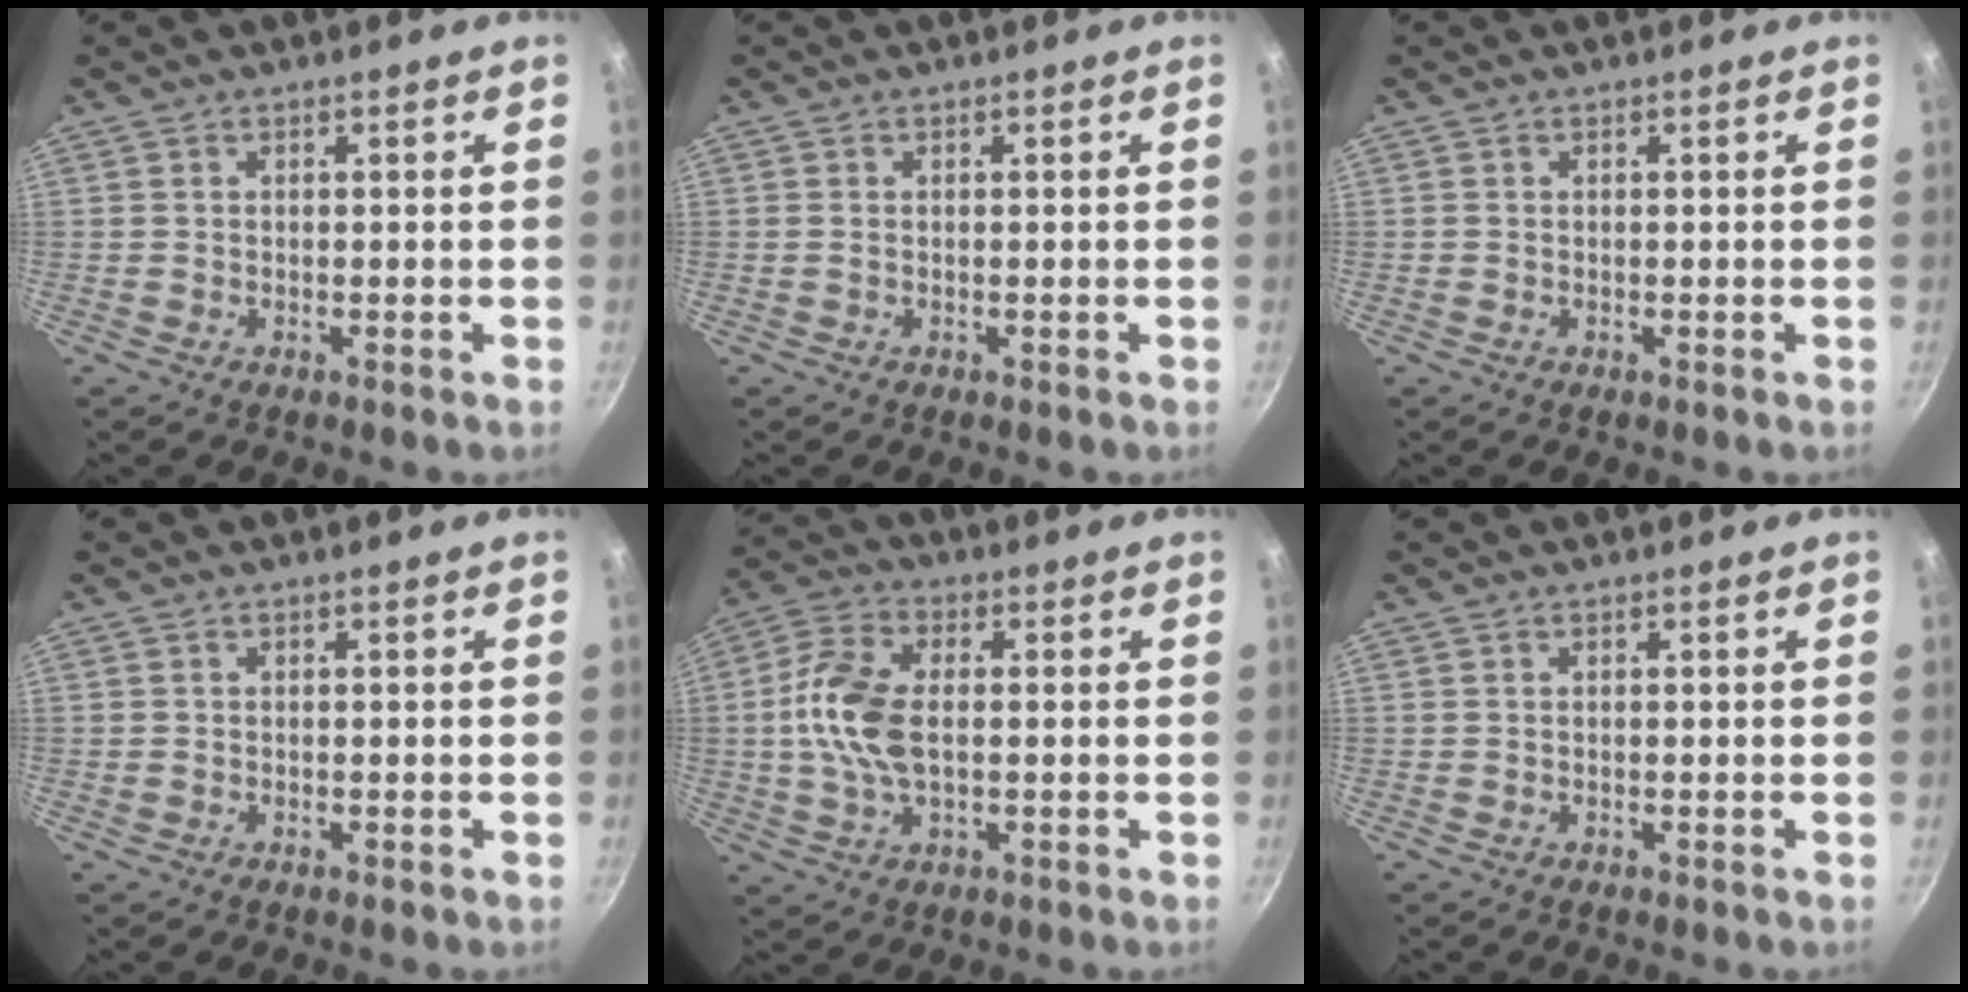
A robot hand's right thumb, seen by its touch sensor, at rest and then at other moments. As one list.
[{"total": 0.5, "force": [-0.1, 0.3, 0.4], "torque": [-0.008, 0.002, -0.002]}, {"total": 0.0}, {"total": 0.0}, {"total": 11.5, "force": [0.1, 6.5, 9.6], "torque": [-0.190, 0.020, -0.009]}, {"total": 0.0}]